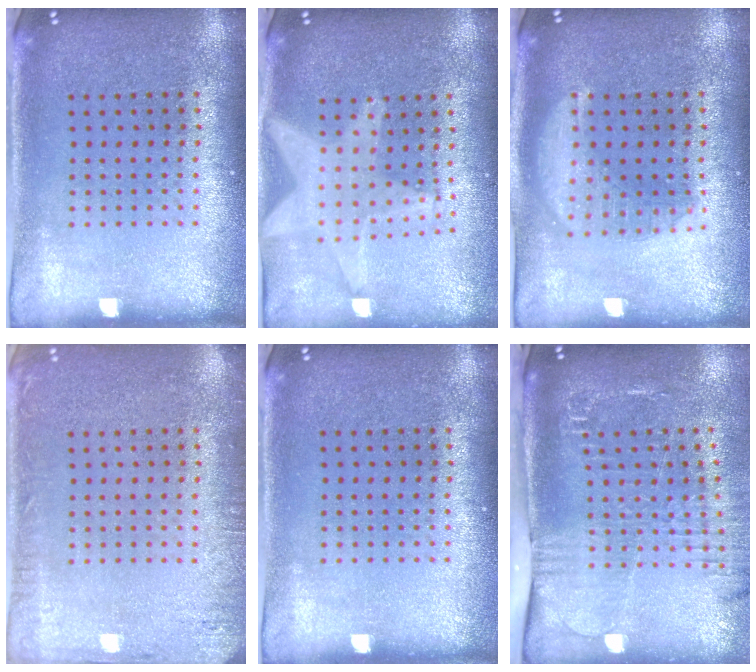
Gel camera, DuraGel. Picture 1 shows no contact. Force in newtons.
{"total": 2.2, "press": 1.8, "slide": 1.2}
{"total": 1.8, "press": 1.8, "slide": 0.2}
{"total": 2.2, "press": 2.1, "slide": 0.3}
{"total": 0.0}
{"total": 2.5, "press": 2.1, "slide": 1.3}